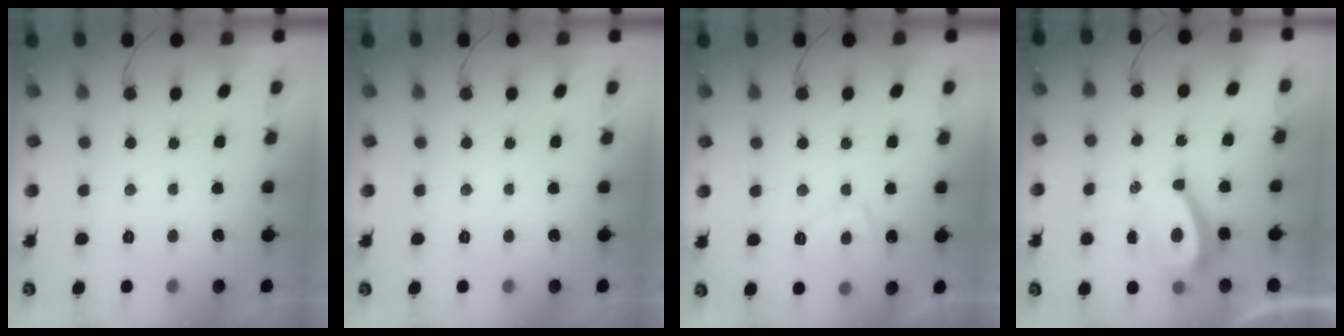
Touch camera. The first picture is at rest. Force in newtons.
{"total": 0.0}
{"total": 5.4, "press": 5.4, "slide": 1.0}
{"total": 7.3, "press": 7.3, "slide": 0.7}